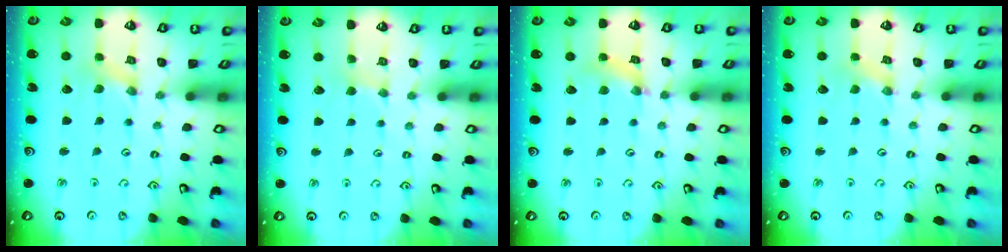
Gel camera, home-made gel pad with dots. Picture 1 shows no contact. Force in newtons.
{"total": 2.0, "press": 2.0, "slide": 0.3}
{"total": 5.9, "press": 5.8, "slide": 0.7}
{"total": 0.7, "press": 0.7, "slide": 0.2}